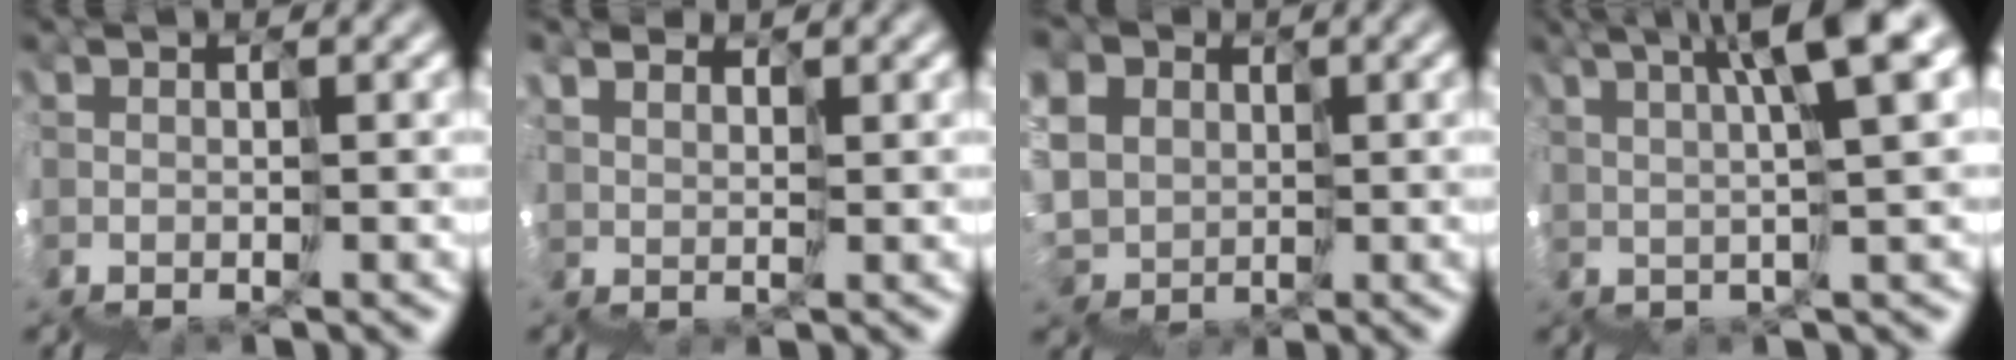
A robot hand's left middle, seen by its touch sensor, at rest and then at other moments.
{"total": 4.0, "force": [2.1, -1.3, -3.1], "torque": [0.032, 0.028, 0.039]}
{"total": 4.3, "force": [1.8, 2.1, -3.3], "torque": [0.014, 0.031, 0.023]}
{"total": 5.7, "force": [3.6, -0.1, 4.4], "torque": [-0.051, 0.046, 0.058]}